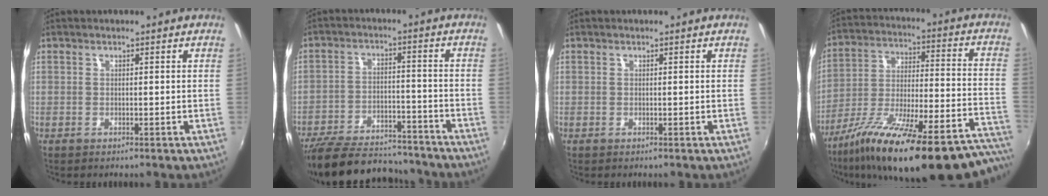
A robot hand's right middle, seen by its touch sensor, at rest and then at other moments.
{"total": 21.6, "force": [-18.5, 6.6, 9.0], "torque": [-0.190, -0.016, -0.269]}
{"total": 0.0}
{"total": 35.4, "force": [-27.7, 7.6, 20.7], "torque": [-0.292, -0.044, -0.398]}